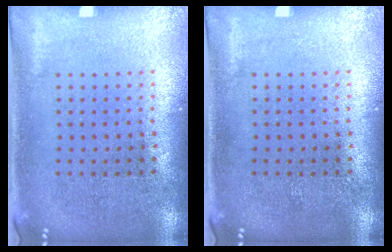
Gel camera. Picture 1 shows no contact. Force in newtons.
{"total": 0.0}